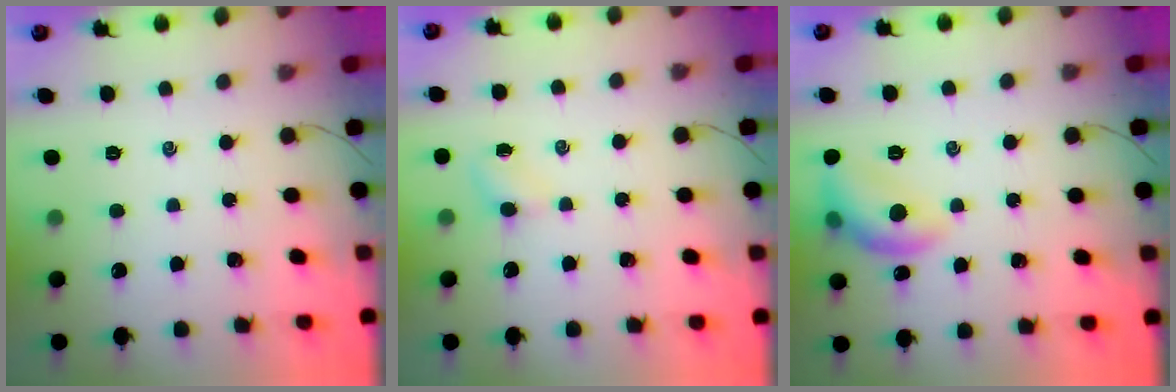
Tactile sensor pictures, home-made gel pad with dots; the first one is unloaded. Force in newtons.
{"total": 2.8, "press": 2.6, "slide": 0.9}
{"total": 10.9, "press": 10.9, "slide": 0.4}